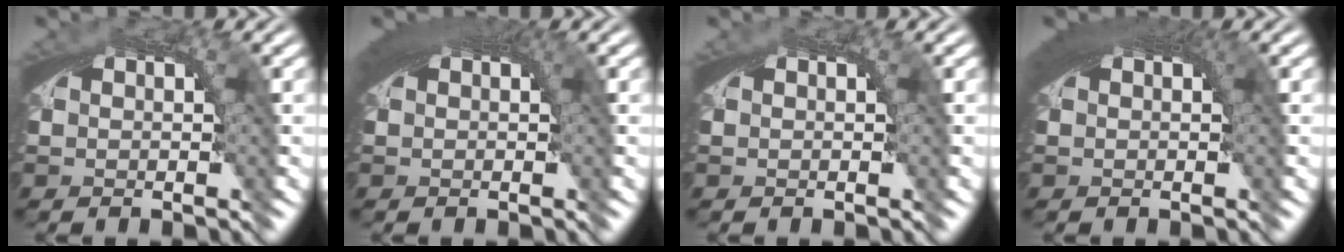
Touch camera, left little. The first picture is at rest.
{"total": 3.2, "force": [1.3, 0.8, 2.8], "torque": [-0.033, 0.011, 0.017]}
{"total": 0.0}
{"total": 3.7, "force": [1.4, 1.0, 3.2], "torque": [-0.039, 0.014, 0.017]}